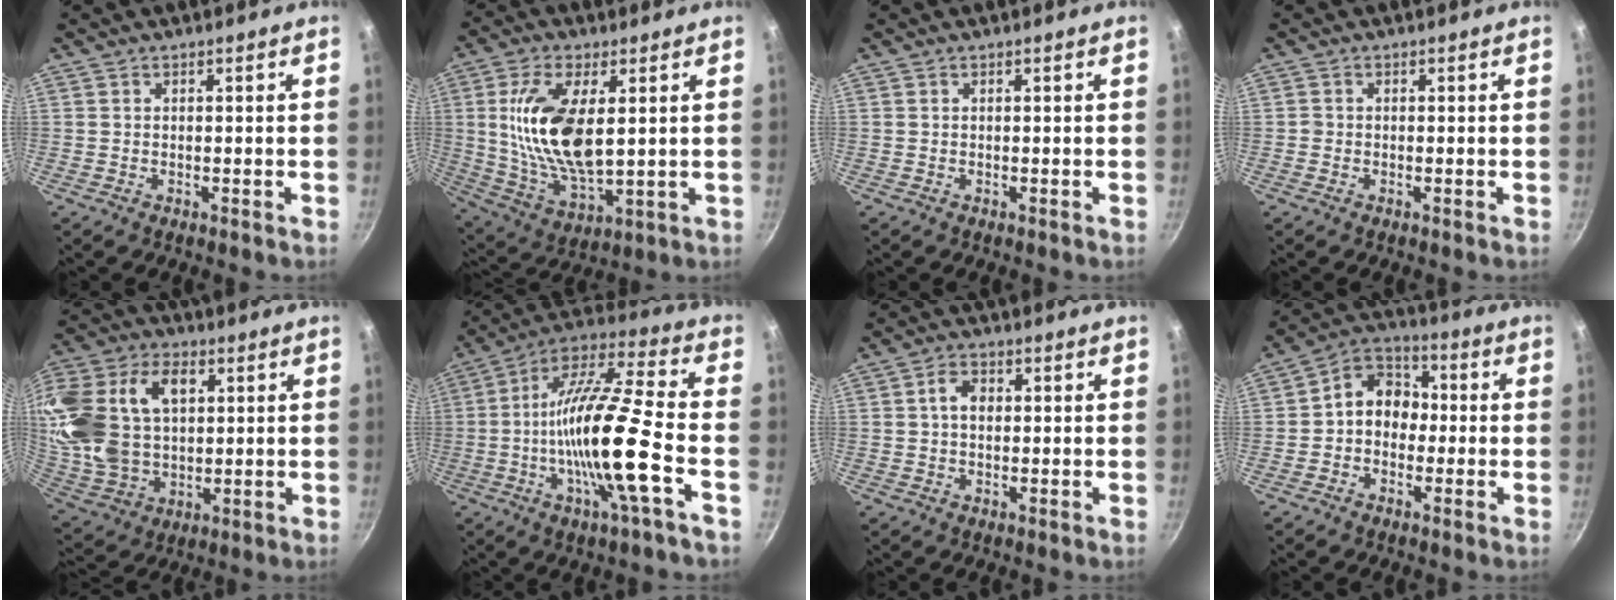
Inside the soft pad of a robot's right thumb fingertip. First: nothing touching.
{"total": 16.7, "force": [2.9, 7.8, 14.4], "torque": [-0.275, -0.015, 0.062]}
{"total": 0.0}
{"total": 0.7, "force": [-0.2, 0.6, 0.1], "torque": [-0.001, 0.001, -0.007]}
{"total": 26.1, "force": [5.9, 17.7, 18.2], "torque": [-0.384, 0.013, 0.115]}
{"total": 19.6, "force": [-4.9, 2.7, 18.8], "torque": [-0.327, 0.027, -0.105]}
{"total": 4.0, "force": [0.5, 2.8, 2.8], "torque": [-0.038, 0.009, 0.002]}
{"total": 9.0, "force": [-0.6, 7.4, 5.2], "torque": [-0.039, 0.034, -0.034]}